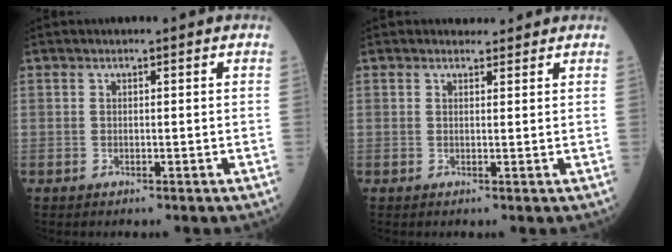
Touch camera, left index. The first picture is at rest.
{"total": 1.6, "force": [1.5, 0.6, -0.1], "torque": [-0.003, 0.004, 0.021]}